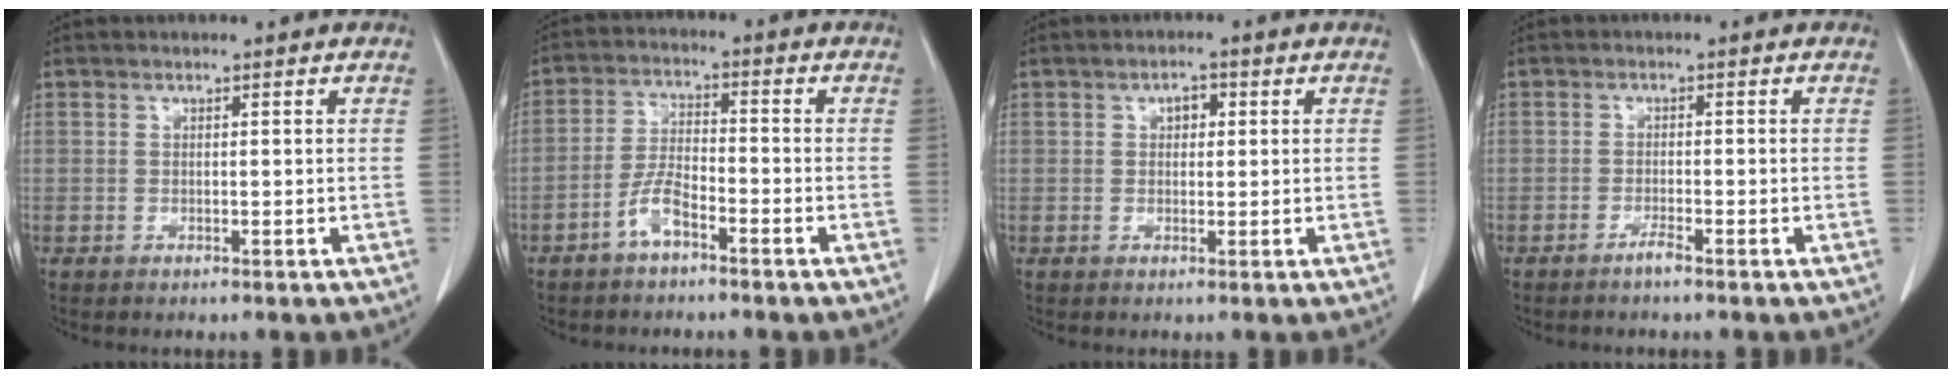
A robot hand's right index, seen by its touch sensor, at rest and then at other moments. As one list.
[{"total": 4.9, "force": [-3.1, 1.3, 3.6], "torque": [-0.079, 0.007, -0.062]}, {"total": 2.1, "force": [0.6, 1.3, 1.5], "torque": [-0.021, 0.007, 0.008]}, {"total": 1.5, "force": [-1.2, -0.2, 0.9], "torque": [-0.019, 0.000, -0.023]}]